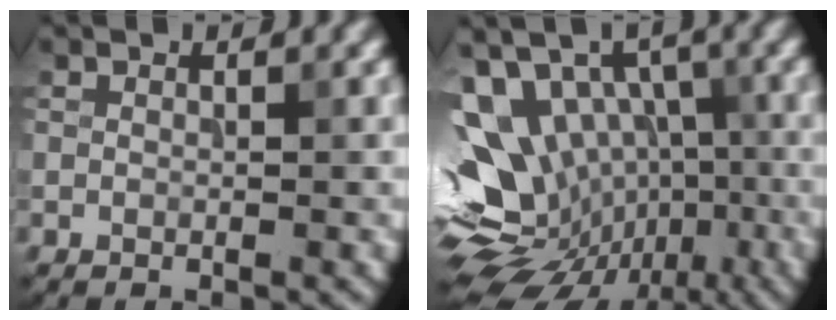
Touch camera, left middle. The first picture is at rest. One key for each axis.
{"total": 14.3, "fx": -2.7, "fy": 10.9, "fz": 8.8, "tx": -0.157, "ty": 0.006, "tz": -0.022}